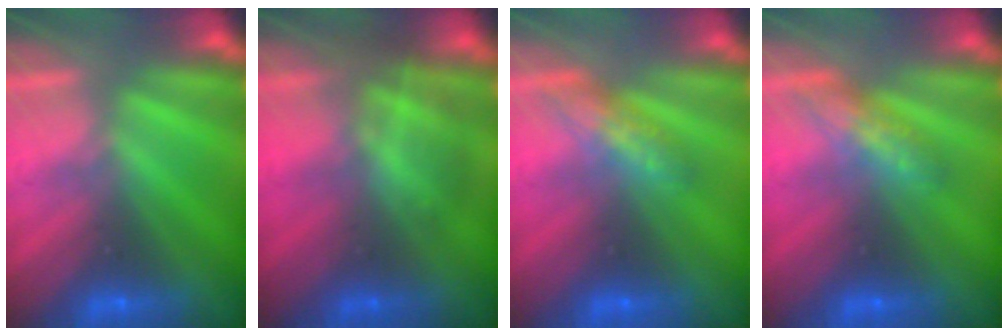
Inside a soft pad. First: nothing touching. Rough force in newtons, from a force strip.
{"total": 2.9}
{"total": 2.4}
{"total": 2.4}